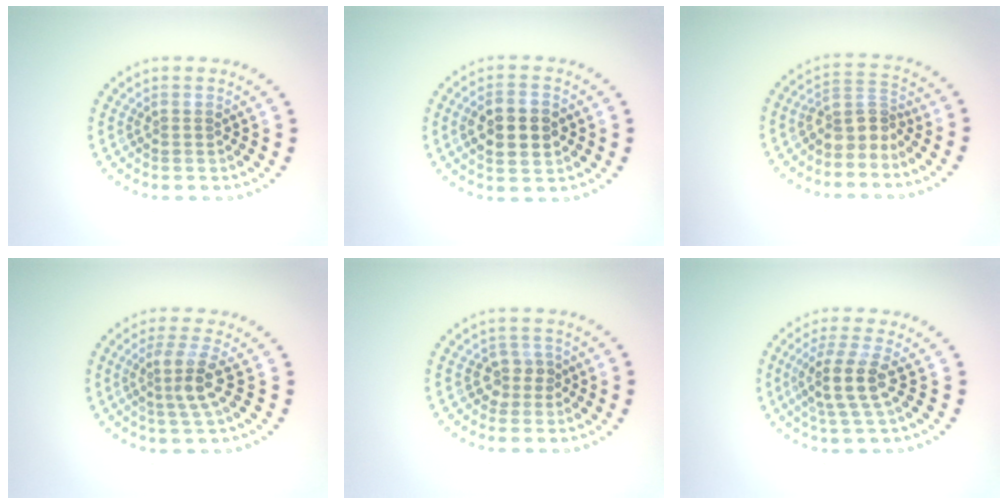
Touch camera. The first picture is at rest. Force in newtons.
{"total": 4.4, "press": 4.4, "slide": 0.2}
{"total": 2.9, "press": 2.2, "slide": 1.9}
{"total": 2.9, "press": 2.4, "slide": 1.6}
{"total": 1.7, "press": 1.4, "slide": 1.0}
{"total": 3.6, "press": 2.8, "slide": 2.3}